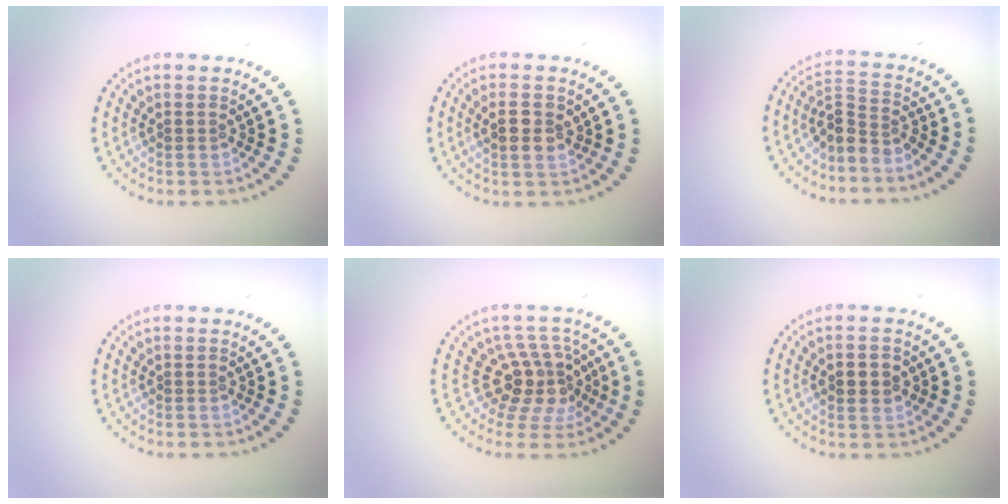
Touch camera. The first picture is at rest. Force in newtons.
{"total": 2.6, "press": 2.5, "slide": 0.5}
{"total": 2.9, "press": 2.1, "slide": 2.0}
{"total": 0.0}
{"total": 4.2, "press": 3.2, "slide": 2.8}
{"total": 2.2, "press": 2.2, "slide": 0.2}